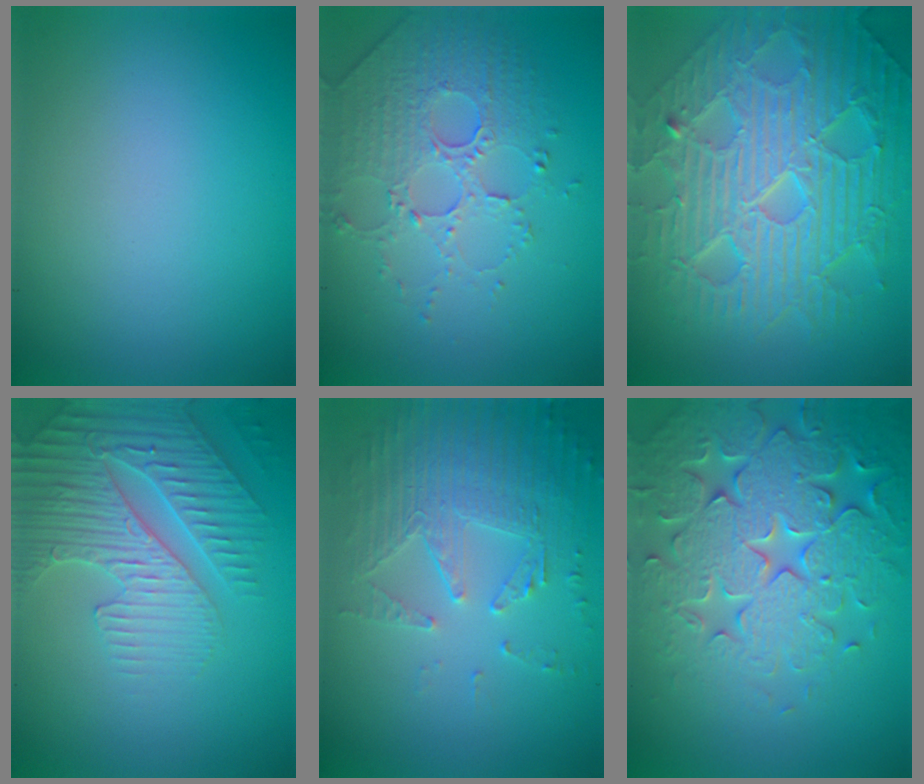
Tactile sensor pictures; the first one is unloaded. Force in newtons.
{"total": 5.0, "press": 3.5, "slide": 3.6}
{"total": 11.3, "press": 7.5, "slide": 8.4}
{"total": 4.4, "press": 4.3, "slide": 0.5}
{"total": 5.8, "press": 3.7, "slide": 4.4}
{"total": 7.8, "press": 7.6, "slide": 1.6}